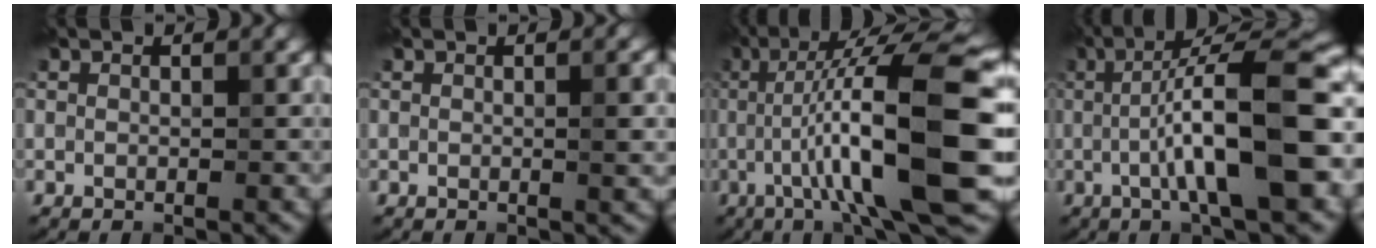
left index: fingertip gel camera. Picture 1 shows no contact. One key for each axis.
{"total": 2.1, "fx": 0.1, "fy": 0.5, "fz": 2.1, "tx": -0.024, "ty": 0.001, "tz": -0.001}
{"total": 14.1, "fx": -1.4, "fy": 2.4, "fz": 13.8, "tx": -0.203, "ty": 0.025, "tz": -0.024}
{"total": 11.2, "fx": -0.9, "fy": 2.1, "fz": 10.9, "tx": -0.154, "ty": 0.017, "tz": -0.021}